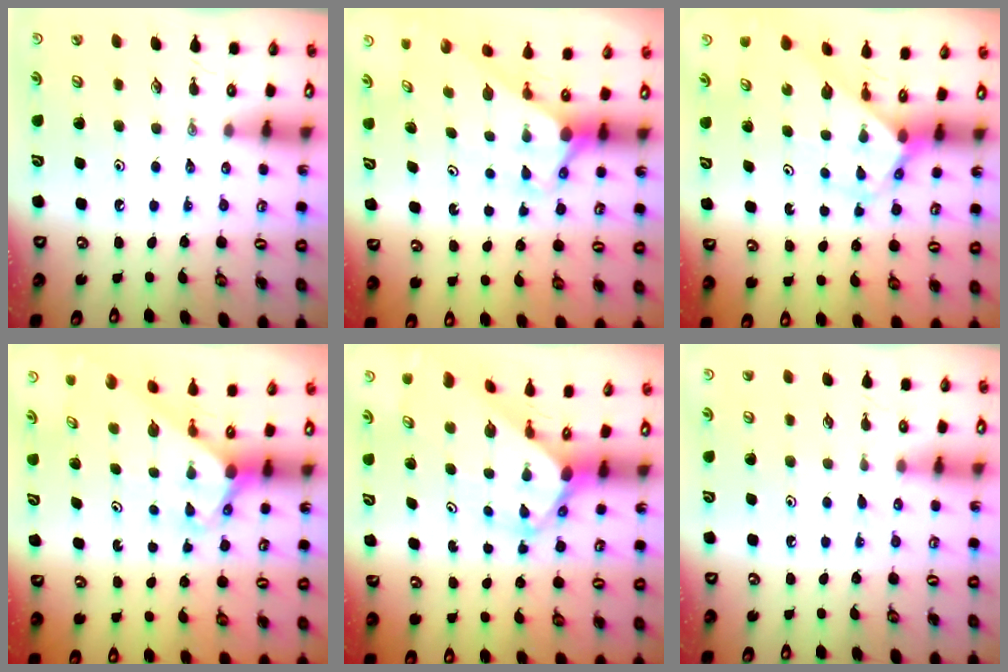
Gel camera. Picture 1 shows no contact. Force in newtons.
{"total": 2.7, "press": 2.7, "slide": 0.0}
{"total": 2.9, "press": 2.9, "slide": 0.1}
{"total": 3.2, "press": 3.2, "slide": 0.2}
{"total": 3.0, "press": 2.9, "slide": 0.4}
{"total": 1.6, "press": 1.6, "slide": 0.3}